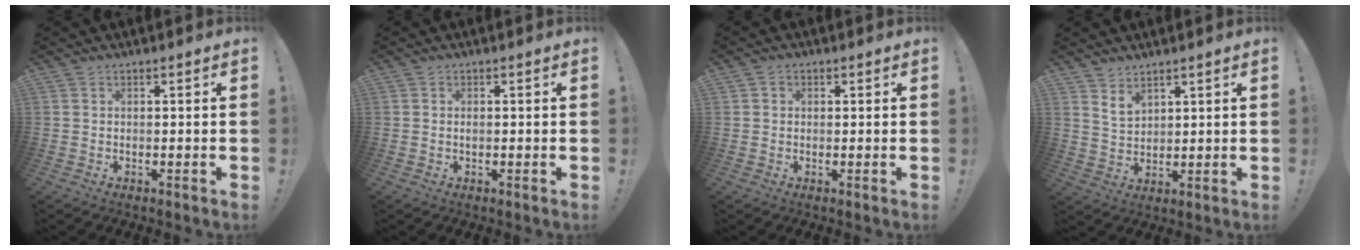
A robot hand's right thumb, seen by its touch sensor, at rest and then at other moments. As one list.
[{"total": 0.5, "force": [0.0, 0.4, 0.4], "torque": [-0.008, 0.002, -0.001]}, {"total": 1.3, "force": [0.1, 1.2, 0.4], "torque": [-0.004, 0.003, 0.001]}, {"total": 5.6, "force": [4.5, 2.8, 1.8], "torque": [-0.027, -0.029, 0.084]}]